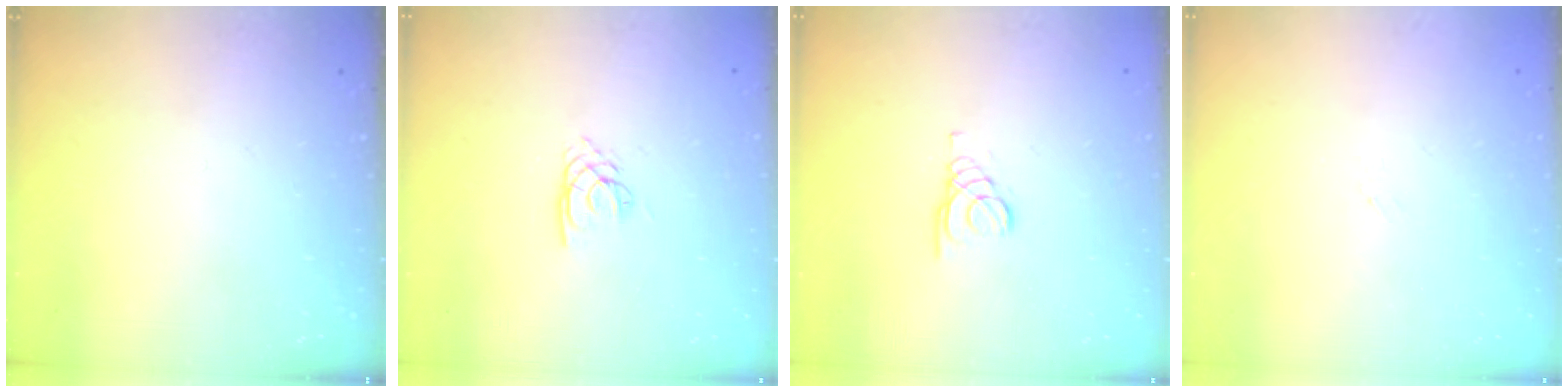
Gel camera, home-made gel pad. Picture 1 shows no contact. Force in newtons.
{"total": 2.1, "press": 2.1, "slide": 0.1}
{"total": 1.5, "press": 1.5, "slide": 0.1}
{"total": 1.5, "press": 1.4, "slide": 0.3}